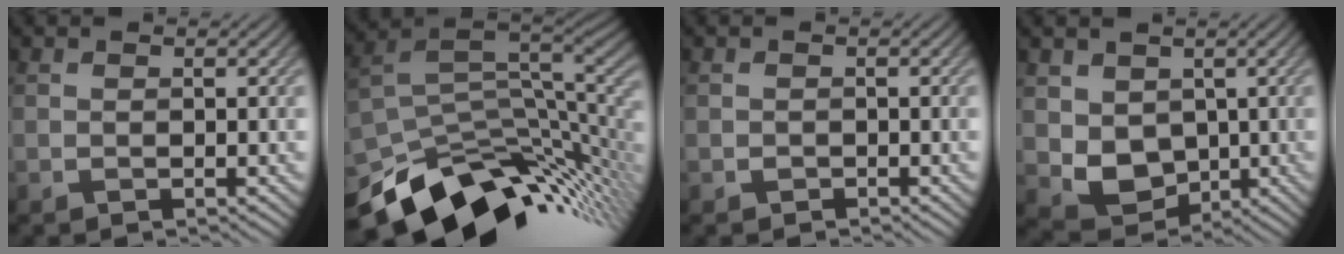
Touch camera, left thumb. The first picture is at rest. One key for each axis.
{"total": 14.1, "fx": -6.5, "fy": 7.0, "fz": 10.4, "tx": -0.181, "ty": -0.033, "tz": -0.106}
{"total": 0.7, "fx": -0.4, "fy": 0.5, "fz": 0.1, "tx": 0.002, "ty": -0.005, "tz": -0.009}
{"total": 5.9, "fx": 0.5, "fy": 4.9, "fz": 3.2, "tx": -0.086, "ty": -0.017, "tz": 0.012}